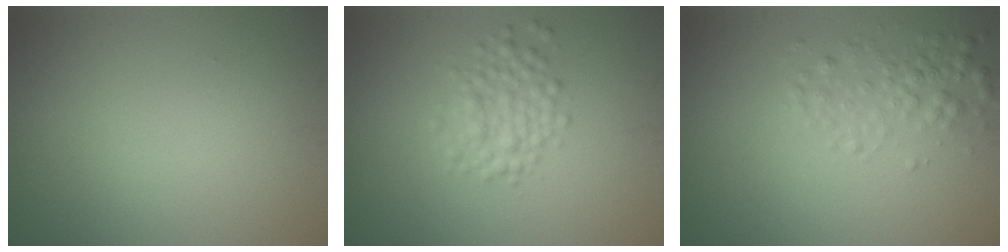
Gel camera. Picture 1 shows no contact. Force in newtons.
{"total": 2.6, "press": 2.6, "slide": 0.0}
{"total": 2.3, "press": 2.3, "slide": 0.0}